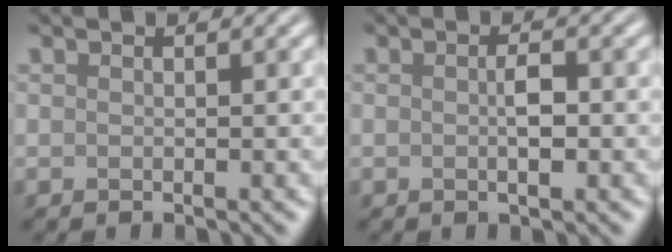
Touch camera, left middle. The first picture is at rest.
{"total": 1.3, "force": [-0.5, 0.1, 1.3], "torque": [-0.027, 0.000, -0.002]}